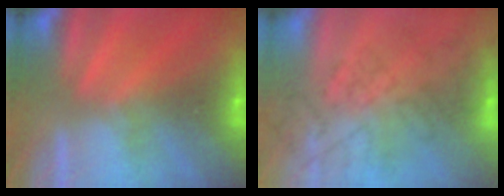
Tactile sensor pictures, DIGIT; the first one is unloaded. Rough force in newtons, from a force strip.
{"total": 4.5}